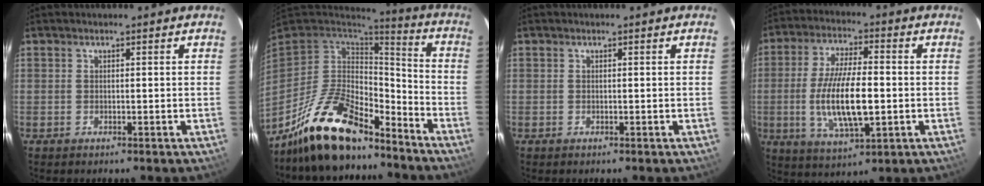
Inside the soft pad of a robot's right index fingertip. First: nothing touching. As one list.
[{"total": 18.8, "force": [-14.0, 7.1, 10.3], "torque": [-0.214, -0.008, -0.242]}, {"total": 0.0}, {"total": 13.8, "force": [-2.0, 4.5, 12.9], "torque": [-0.253, -0.010, -0.032]}]